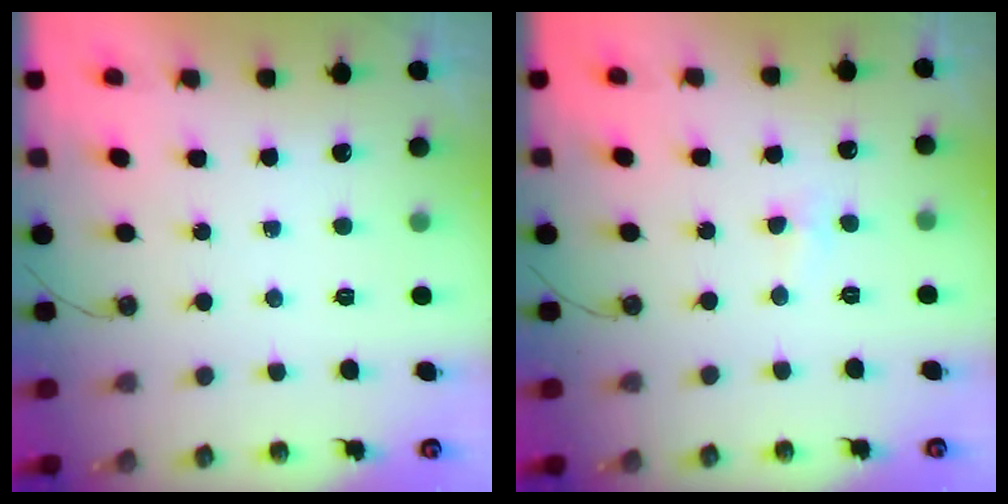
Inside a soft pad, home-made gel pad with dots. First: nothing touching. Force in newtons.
{"total": 2.7, "press": 2.0, "slide": 1.8}